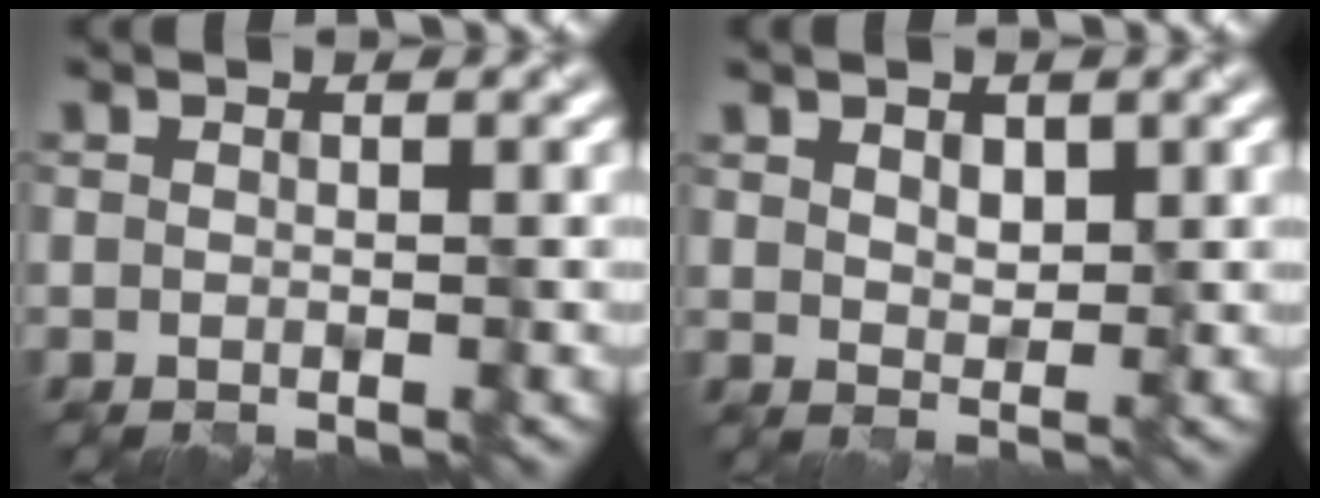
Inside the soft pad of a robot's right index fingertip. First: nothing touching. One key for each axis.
{"total": 2.0, "fx": 1.2, "fy": 1.1, "fz": 1.0, "tx": -0.018, "ty": -0.004, "tz": 0.024}